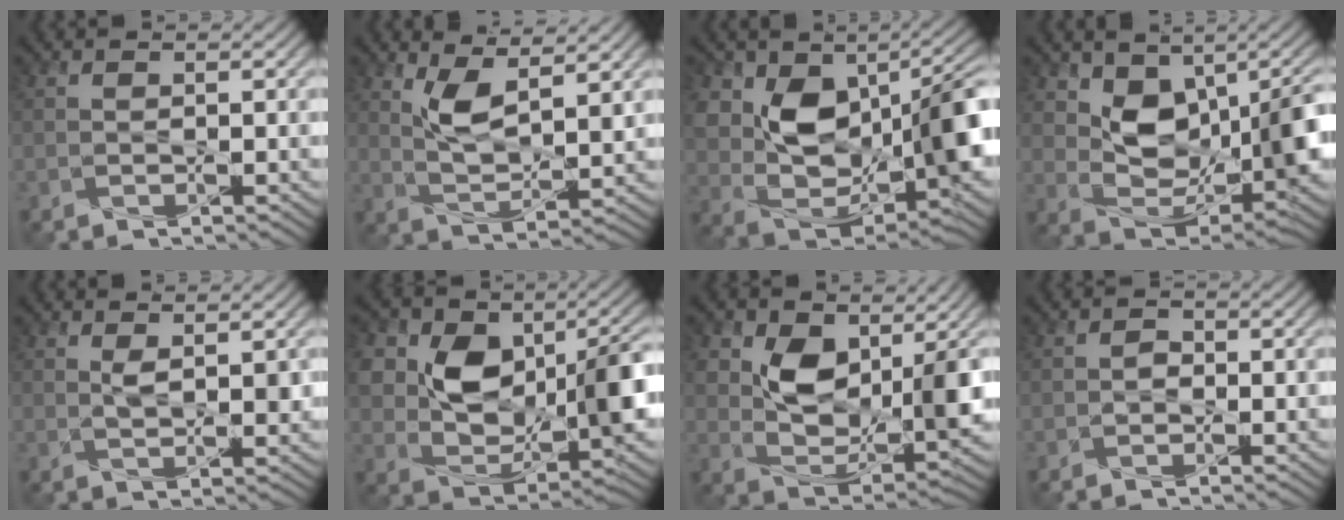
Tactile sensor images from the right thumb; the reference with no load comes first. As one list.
[{"total": 6.4, "force": [3.3, 2.2, 5.0], "torque": [-0.107, -0.008, 0.068]}, {"total": 14.9, "force": [1.8, 10.0, 11.0], "torque": [-0.166, -0.020, 0.043]}, {"total": 10.6, "force": [2.6, 6.5, 8.0], "torque": [-0.137, -0.017, 0.052]}, {"total": 2.5, "force": [1.0, 0.8, 2.2], "torque": [-0.045, -0.003, 0.024]}, {"total": 11.7, "force": [1.6, 8.0, 8.4], "torque": [-0.130, -0.006, 0.032]}, {"total": 9.2, "force": [2.7, 5.9, 6.5], "torque": [-0.119, -0.021, 0.051]}, {"total": 1.3, "force": [-0.4, 1.0, 0.8], "torque": [-0.012, -0.001, -0.010]}]